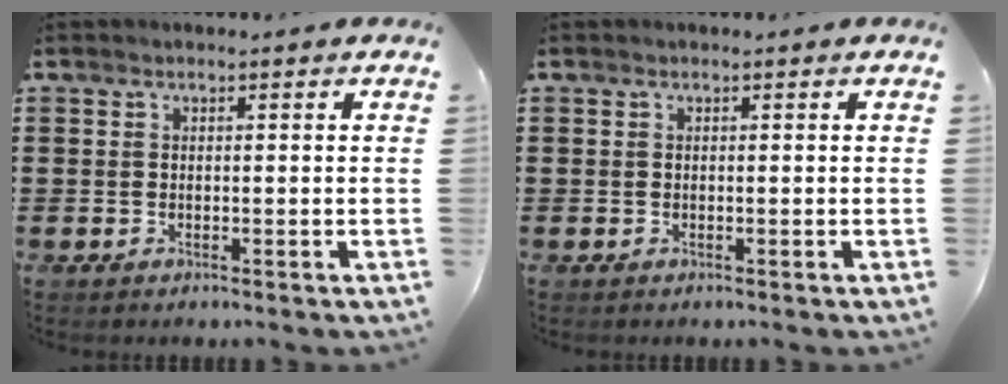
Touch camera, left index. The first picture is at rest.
{"total": 0.0}